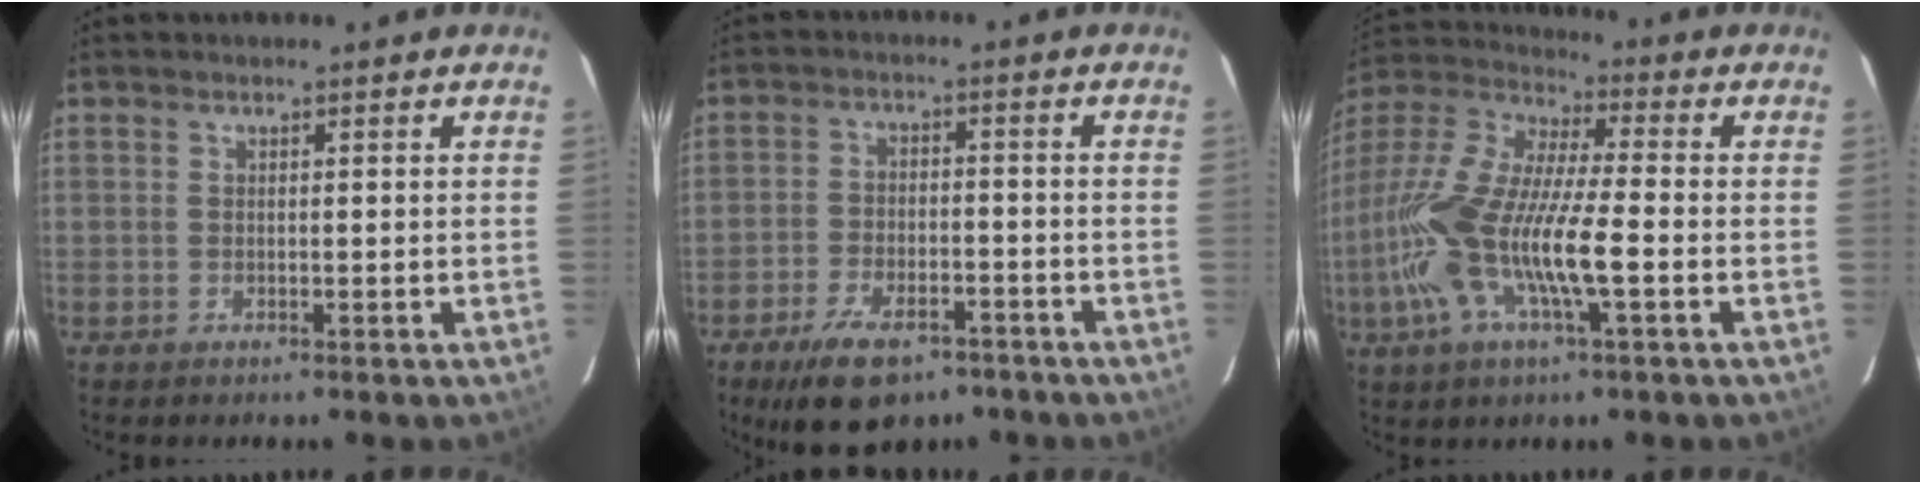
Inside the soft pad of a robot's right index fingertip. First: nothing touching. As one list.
[{"total": 12.1, "force": [-8.2, 5.7, 6.8], "torque": [-0.147, -0.010, -0.132]}, {"total": 19.5, "force": [-4.6, 4.4, 18.5], "torque": [-0.375, -0.011, -0.093]}]